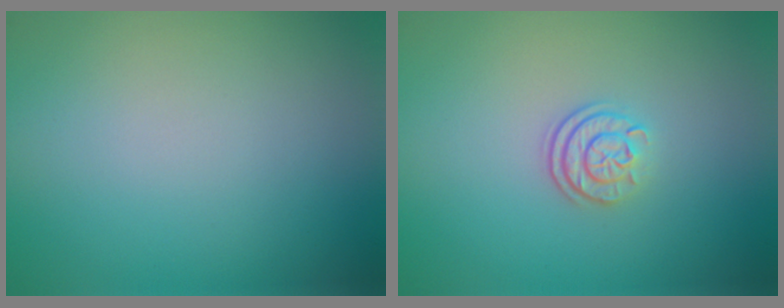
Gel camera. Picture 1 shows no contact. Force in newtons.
{"total": 2.4, "press": 1.8, "slide": 1.5}